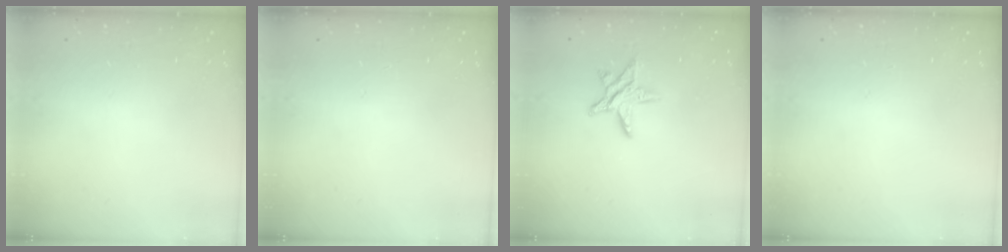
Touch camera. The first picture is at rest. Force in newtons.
{"total": 0.0}
{"total": 7.6, "press": 7.6, "slide": 0.3}
{"total": 0.0}